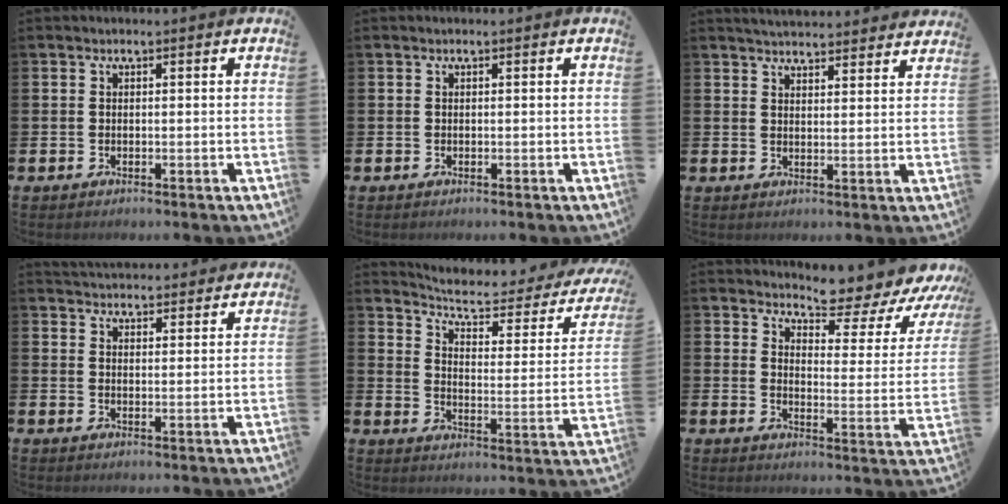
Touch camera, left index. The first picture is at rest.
{"total": 0.0}
{"total": 4.3, "force": [4.3, 0.3, 0.3], "torque": [-0.013, -0.024, 0.079]}
{"total": 4.3, "force": [4.3, 0.5, -0.1], "torque": [-0.008, -0.026, 0.079]}
{"total": 6.2, "force": [5.1, 1.6, 3.0], "torque": [-0.074, -0.038, 0.079]}
{"total": 6.1, "force": [5.8, 1.0, 1.5], "torque": [-0.042, -0.056, 0.092]}